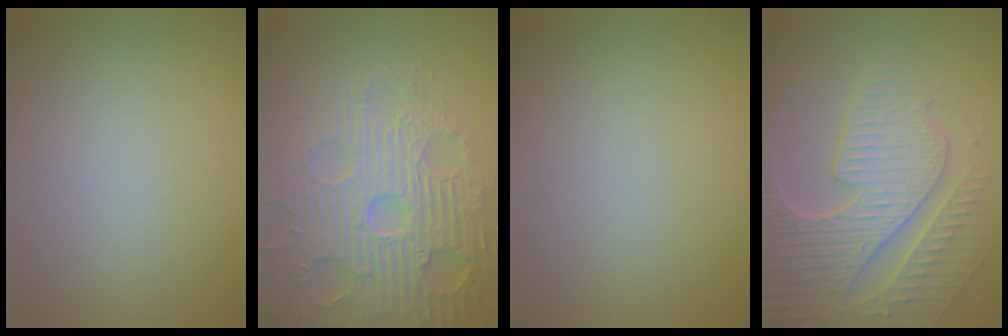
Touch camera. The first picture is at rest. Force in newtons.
{"total": 7.7, "press": 6.3, "slide": 4.5}
{"total": 0.0}
{"total": 8.5, "press": 6.1, "slide": 5.9}